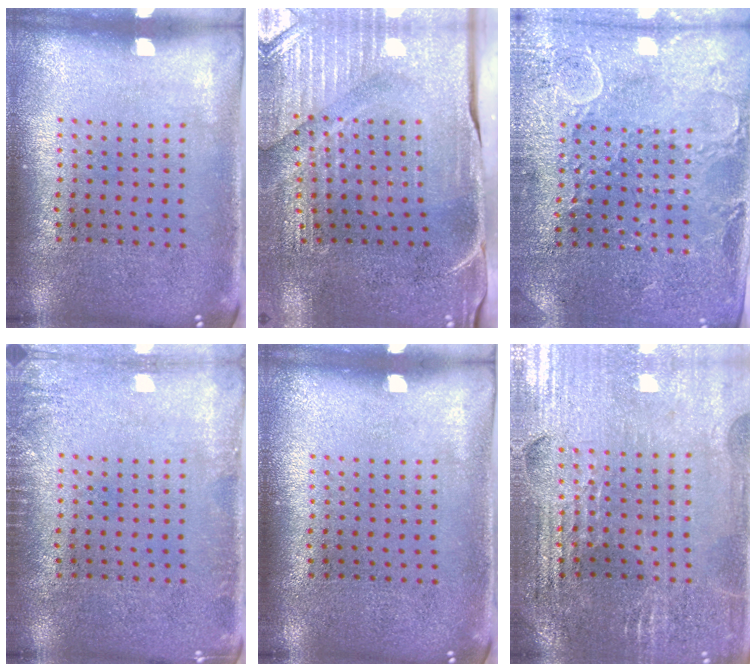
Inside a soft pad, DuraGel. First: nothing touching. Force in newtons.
{"total": 3.9, "press": 3.6, "slide": 1.4}
{"total": 2.9, "press": 2.8, "slide": 0.4}
{"total": 1.4, "press": 1.4, "slide": 0.3}
{"total": 0.0}
{"total": 2.8, "press": 2.8, "slide": 0.5}